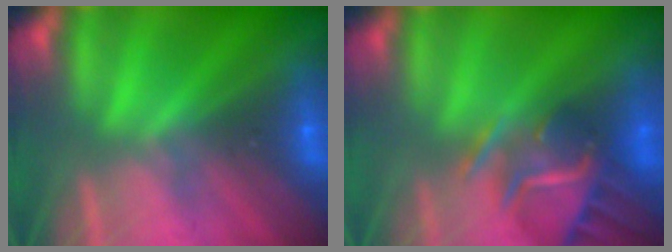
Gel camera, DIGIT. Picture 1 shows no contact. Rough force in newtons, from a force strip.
{"total": 5.8}